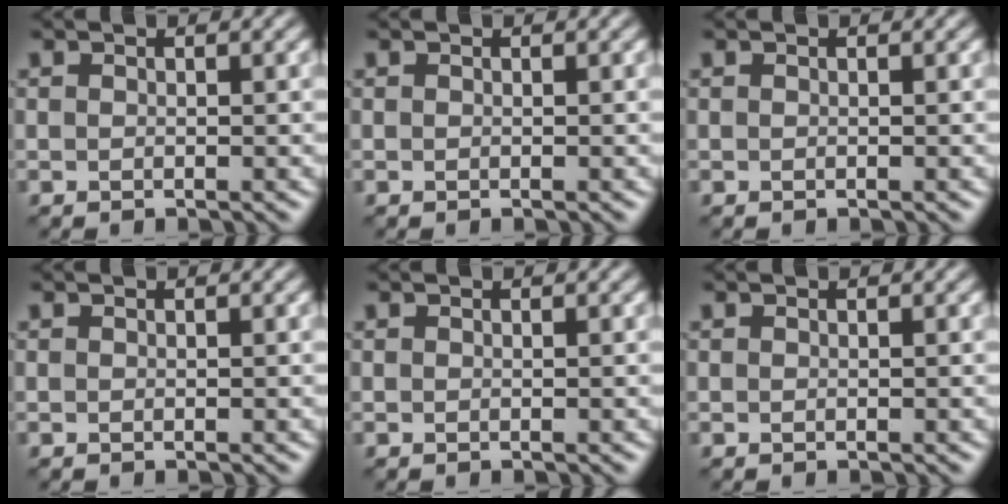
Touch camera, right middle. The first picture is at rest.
{"total": 0.0}
{"total": 0.0}
{"total": 0.0}
{"total": 0.0}
{"total": 0.0}